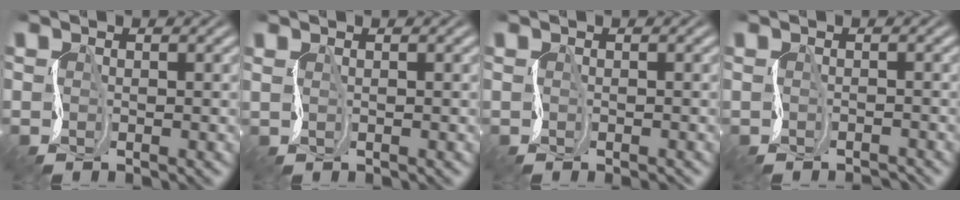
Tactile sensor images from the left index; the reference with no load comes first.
{"total": 1.4, "force": [0.9, 0.4, 1.1], "torque": [-0.024, 0.004, 0.006]}
{"total": 0.5, "force": [0.0, 0.2, 0.5], "torque": [-0.011, -0.003, -0.004]}
{"total": 1.1, "force": [-0.9, 0.1, 0.5], "torque": [-0.010, -0.013, -0.023]}